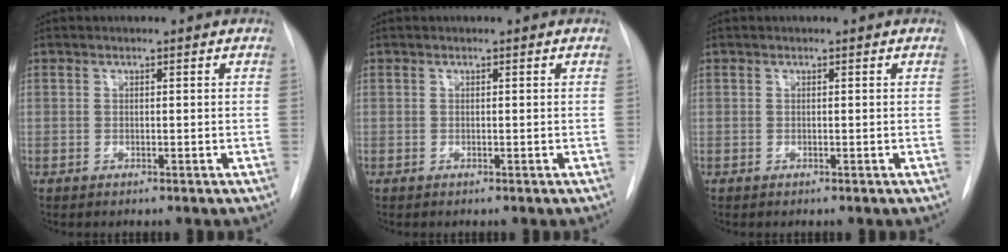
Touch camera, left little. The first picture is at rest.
{"total": 0.0}
{"total": 0.0}